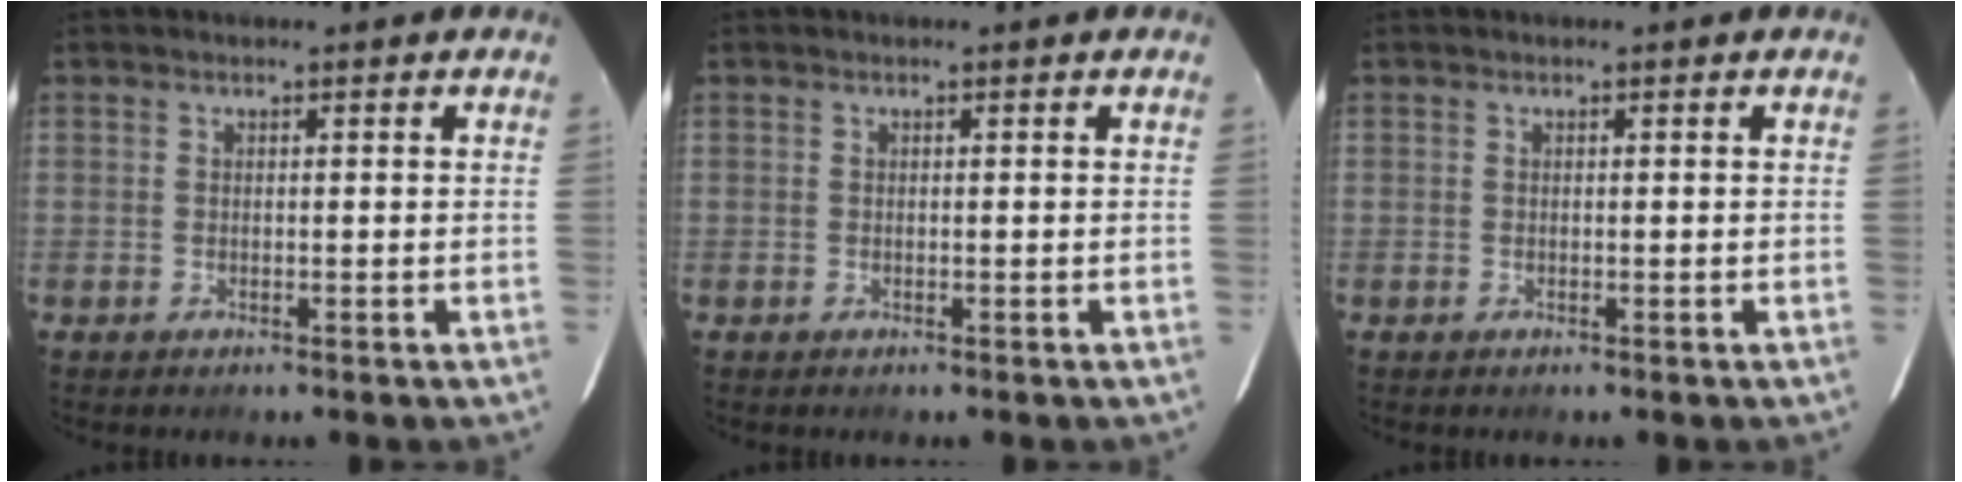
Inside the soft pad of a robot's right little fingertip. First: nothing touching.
{"total": 0.0}
{"total": 0.0}